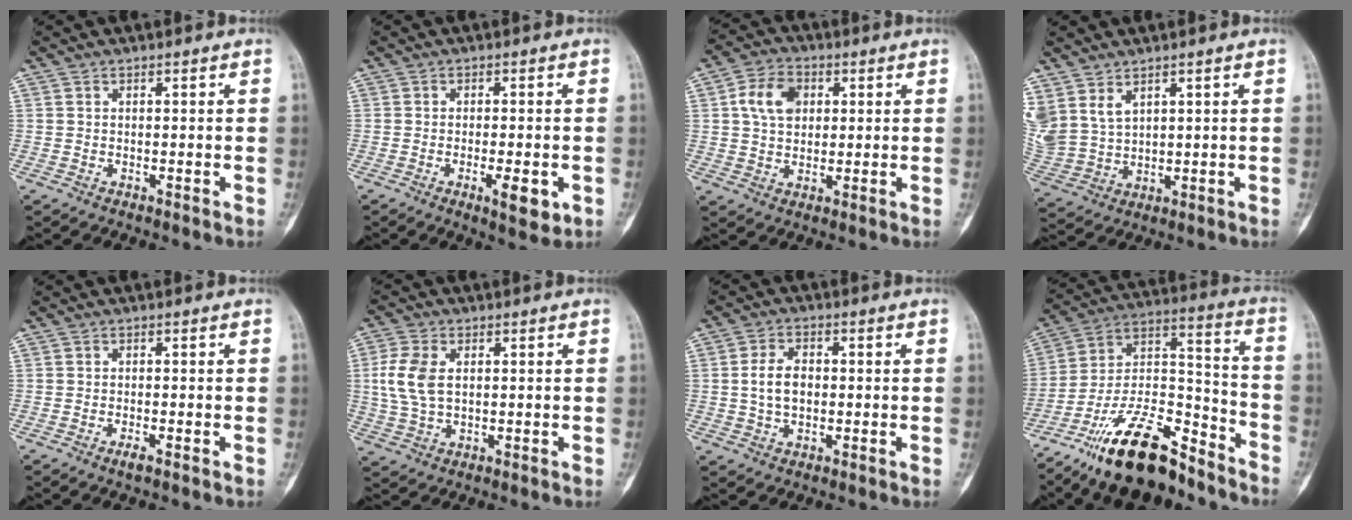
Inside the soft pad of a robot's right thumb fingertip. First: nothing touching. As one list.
[{"total": 5.8, "force": [-2.0, 1.9, 5.1], "torque": [-0.071, -0.007, -0.025]}, {"total": 8.4, "force": [2.0, 6.1, 5.3], "torque": [-0.078, 0.005, 0.031]}, {"total": 9.8, "force": [5.3, 6.2, 5.3], "torque": [-0.123, -0.016, 0.129]}, {"total": 1.4, "force": [-0.8, 0.2, 1.1], "torque": [-0.023, -0.002, -0.016]}, {"total": 7.7, "force": [1.1, 4.9, 5.9], "torque": [-0.133, 0.005, 0.026]}, {"total": 5.7, "force": [0.1, 3.8, 4.3], "torque": [-0.077, 0.009, 0.001]}, {"total": 21.5, "force": [-15.6, 8.0, 12.4], "torque": [-0.219, 0.095, -0.276]}]